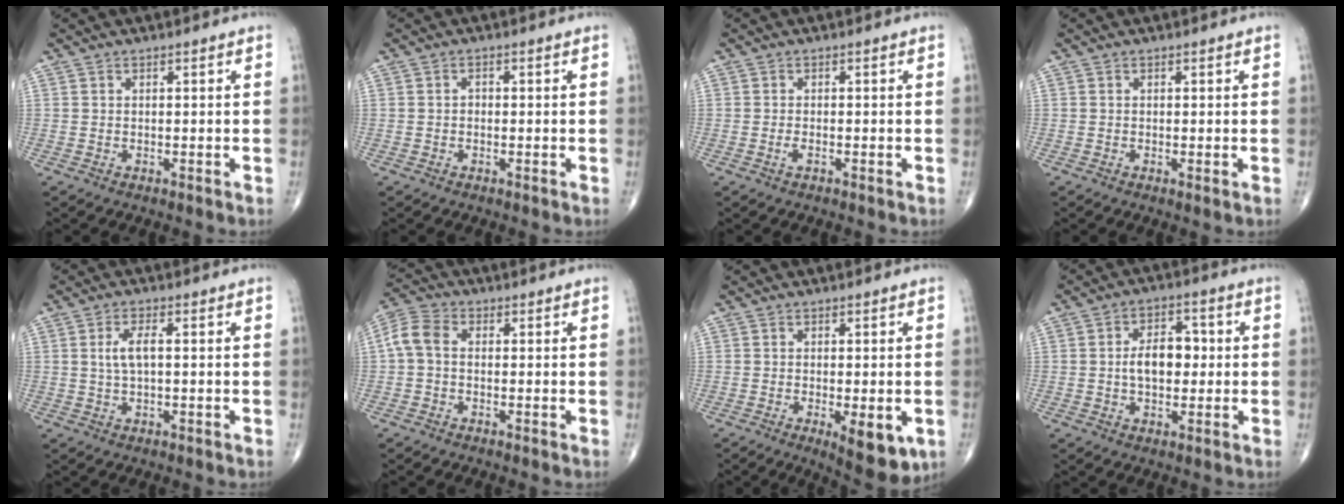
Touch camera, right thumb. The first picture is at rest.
{"total": 1.0, "force": [-0.2, 0.7, 0.6], "torque": [-0.007, 0.004, -0.006]}
{"total": 1.0, "force": [-0.4, 0.3, 0.8], "torque": [-0.017, 0.000, -0.009]}
{"total": 0.6, "force": [0.0, 0.1, 0.6], "torque": [-0.013, -0.004, -0.002]}
{"total": 3.9, "force": [0.5, 1.5, 3.6], "torque": [-0.083, 0.006, 0.009]}
{"total": 5.6, "force": [0.0, 3.8, 4.0], "torque": [-0.084, 0.016, -0.010]}
{"total": 8.4, "force": [-2.6, 3.0, 7.4], "torque": [-0.090, -0.015, -0.031]}
{"total": 8.0, "force": [0.1, 5.0, 6.3], "torque": [-0.086, 0.016, -0.004]}